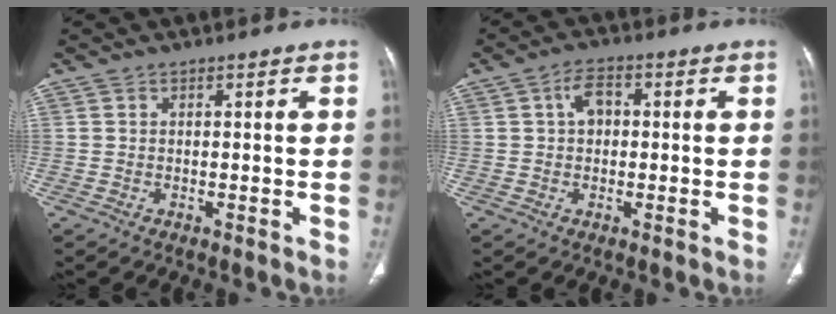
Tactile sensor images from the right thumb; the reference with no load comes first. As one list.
[{"total": 4.5, "force": [0.6, 3.1, 3.2], "torque": [-0.043, 0.014, 0.005]}]